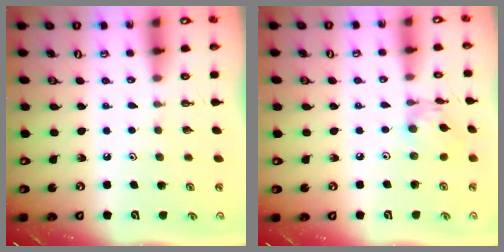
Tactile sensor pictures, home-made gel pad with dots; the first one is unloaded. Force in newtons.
{"total": 5.4, "press": 5.4, "slide": 0.4}